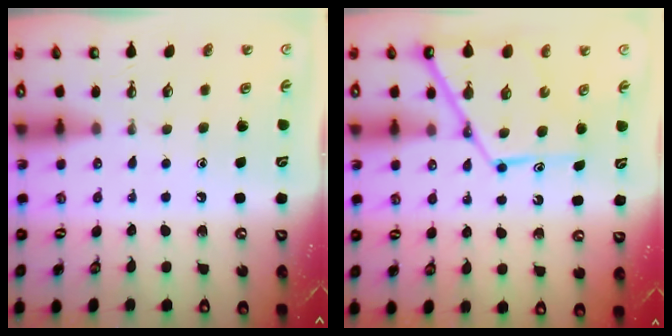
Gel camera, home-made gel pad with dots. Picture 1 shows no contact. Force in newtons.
{"total": 13.0, "press": 13.0, "slide": 1.1}